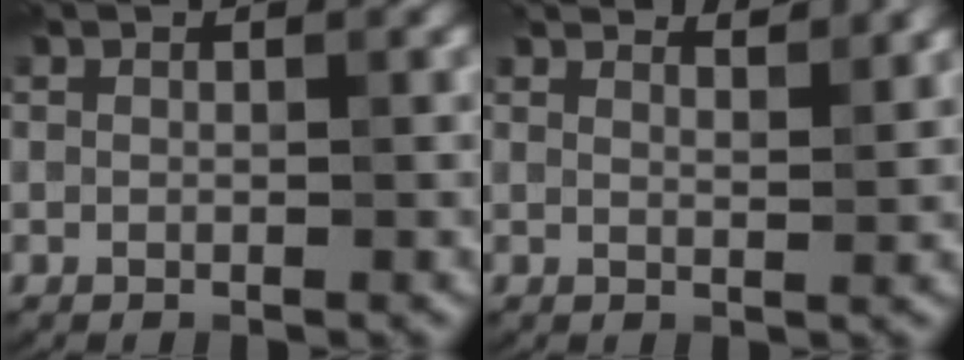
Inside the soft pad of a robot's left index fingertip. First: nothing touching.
{"total": 3.8, "force": [3.5, 0.5, 1.3], "torque": [-0.011, 0.011, 0.035]}